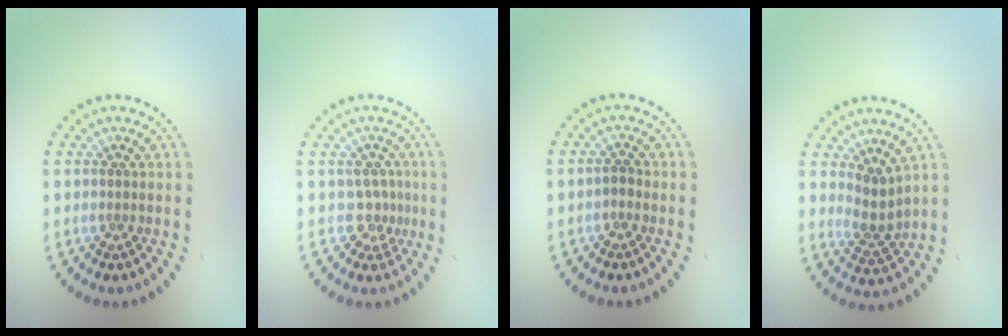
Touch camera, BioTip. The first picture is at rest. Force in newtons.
{"total": 2.2, "press": 1.5, "slide": 1.6}
{"total": 0.9, "press": 0.8, "slide": 0.5}
{"total": 2.5, "press": 1.9, "slide": 1.7}